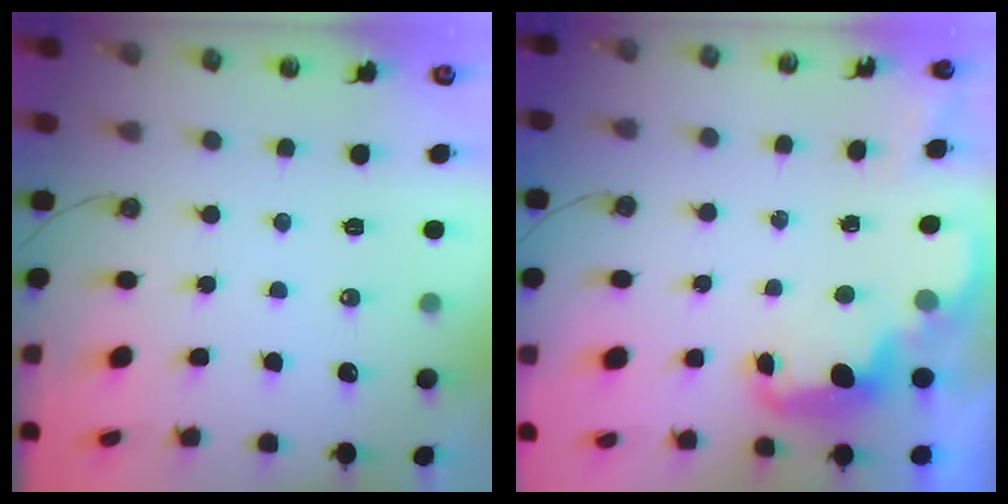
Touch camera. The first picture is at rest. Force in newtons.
{"total": 2.7, "press": 2.6, "slide": 0.7}